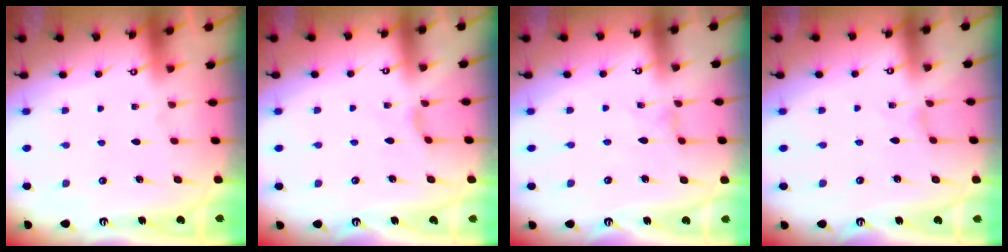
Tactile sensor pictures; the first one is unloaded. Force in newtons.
{"total": 2.1, "press": 2.1, "slide": 0.4}
{"total": 0.0}
{"total": 0.0}